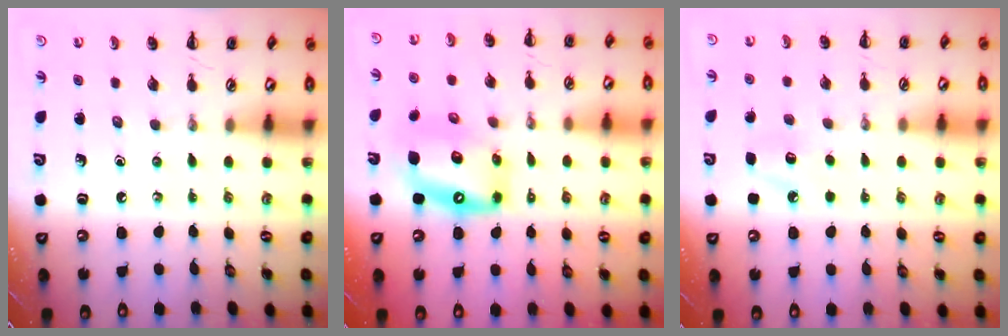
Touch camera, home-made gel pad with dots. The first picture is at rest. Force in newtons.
{"total": 13.1, "press": 12.5, "slide": 3.7}
{"total": 6.4, "press": 6.2, "slide": 1.5}